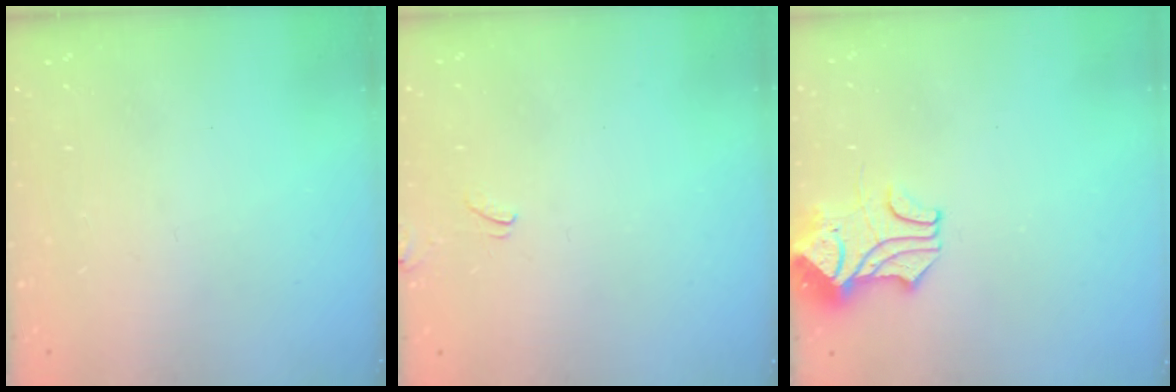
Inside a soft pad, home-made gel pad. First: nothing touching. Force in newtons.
{"total": 2.0, "press": 2.0, "slide": 0.4}
{"total": 1.9, "press": 1.6, "slide": 1.0}